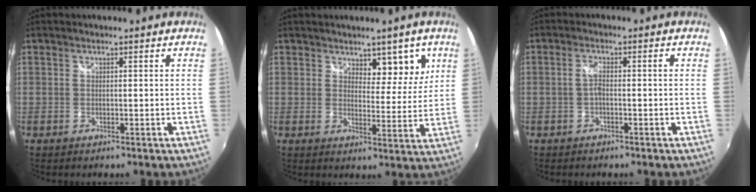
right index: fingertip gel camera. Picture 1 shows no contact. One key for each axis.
{"total": 5.7, "fx": 3.5, "fy": 3.2, "fz": 3.2, "tx": -0.030, "ty": -0.005, "tz": 0.053}
{"total": 2.1, "fx": -0.9, "fy": 0.4, "fz": 1.8, "tx": -0.038, "ty": 0.007, "tz": -0.021}